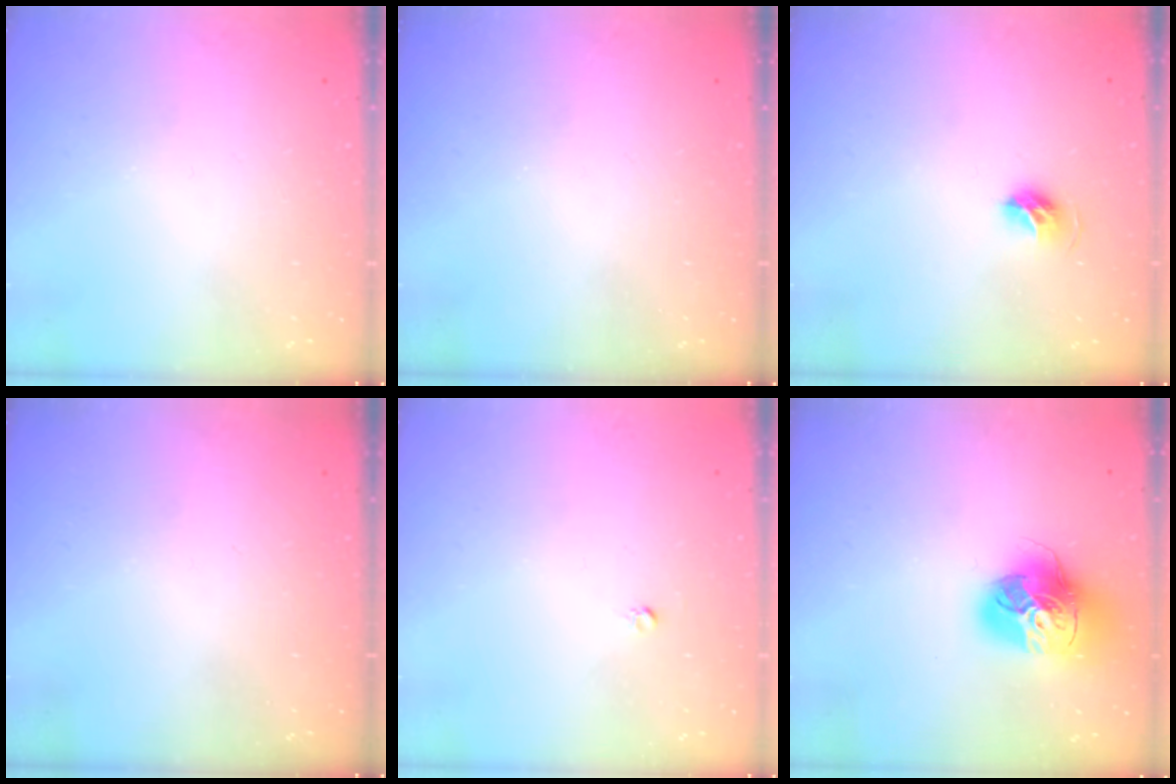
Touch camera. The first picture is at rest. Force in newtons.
{"total": 0.0}
{"total": 6.2, "press": 6.1, "slide": 1.2}
{"total": 0.0}
{"total": 2.5, "press": 2.5, "slide": 0.2}
{"total": 17.5, "press": 17.3, "slide": 2.0}